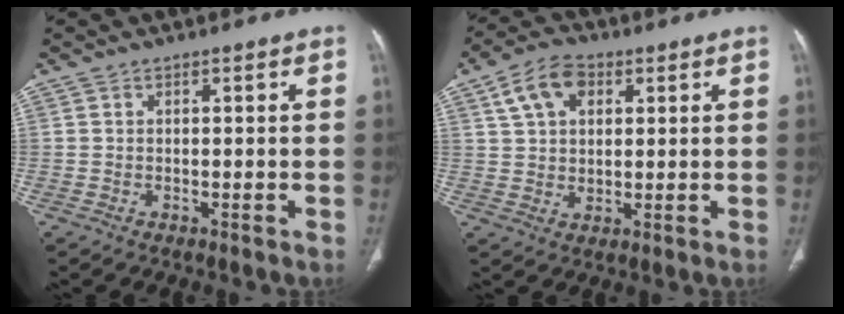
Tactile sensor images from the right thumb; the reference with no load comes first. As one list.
[{"total": 9.0, "force": [3.7, 5.8, 5.7], "torque": [-0.091, 0.000, 0.064]}]